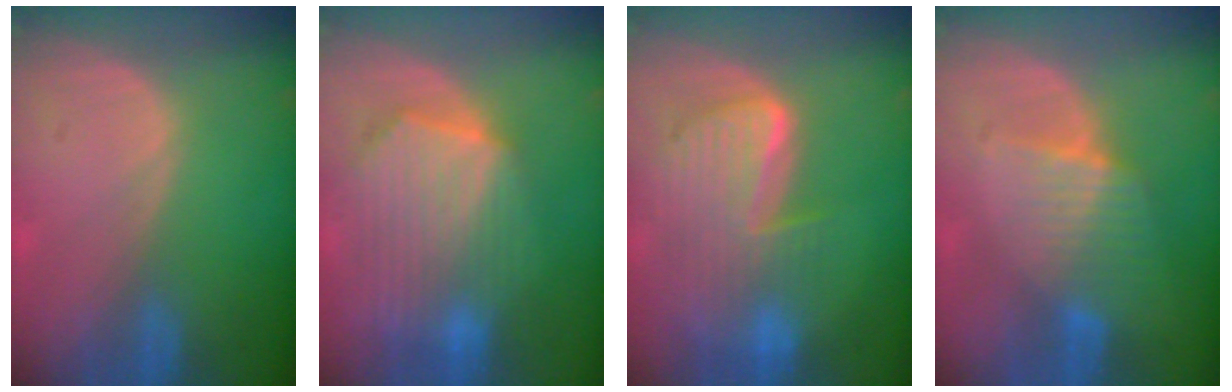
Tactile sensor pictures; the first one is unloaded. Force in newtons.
{"total": 10.4, "press": 9.1, "slide": 5.1}
{"total": 9.9, "press": 8.5, "slide": 5.0}
{"total": 6.5, "press": 5.7, "slide": 3.2}